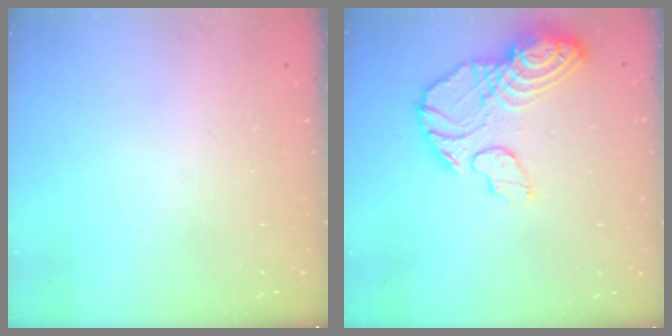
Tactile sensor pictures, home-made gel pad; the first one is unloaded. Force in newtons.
{"total": 15.8, "press": 15.6, "slide": 1.9}